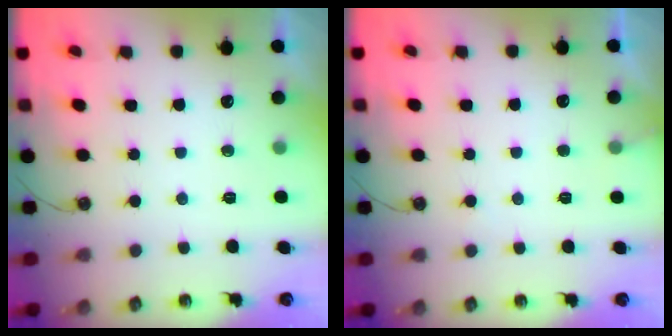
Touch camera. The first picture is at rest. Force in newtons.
{"total": 5.6, "press": 5.6, "slide": 0.3}